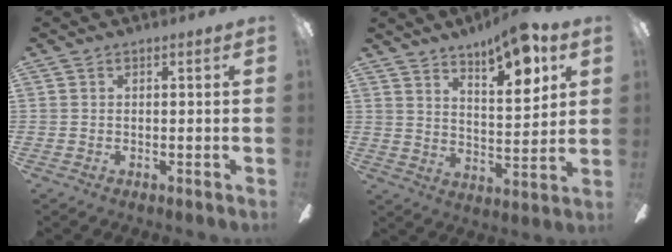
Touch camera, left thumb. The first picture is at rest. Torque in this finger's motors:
{"motor_torque": [0.26, 0.31, -0.13, -0.04, 0.07]}